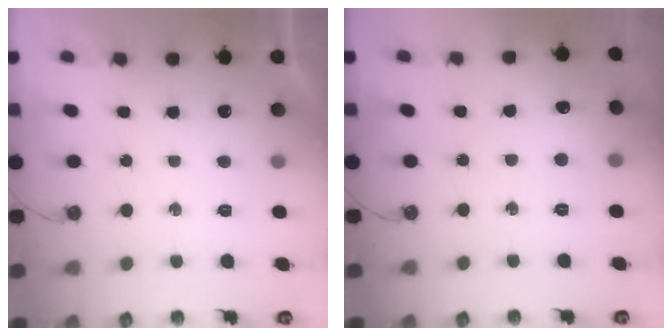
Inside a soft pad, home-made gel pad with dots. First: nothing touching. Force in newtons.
{"total": 5.2, "press": 5.2, "slide": 0.6}